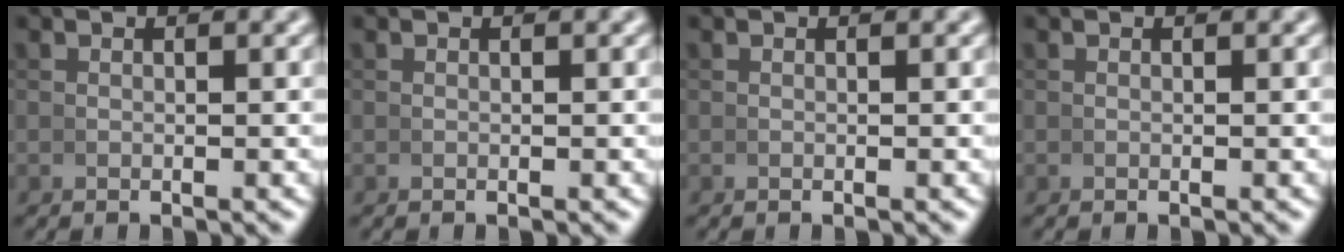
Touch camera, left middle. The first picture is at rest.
{"total": 0.0}
{"total": 0.0}
{"total": 0.0}